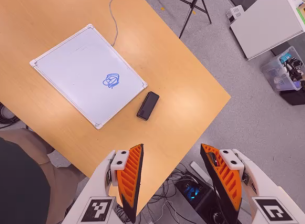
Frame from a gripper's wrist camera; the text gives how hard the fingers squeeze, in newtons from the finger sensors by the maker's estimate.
{"total": 0.0}